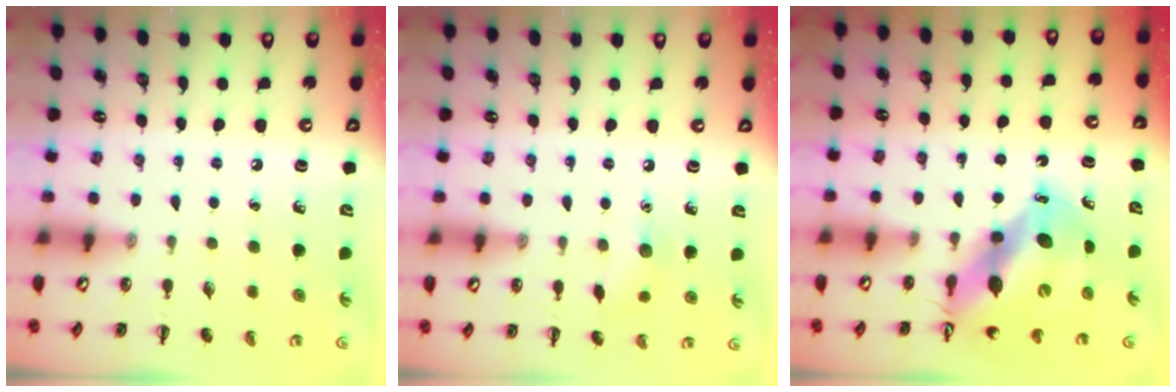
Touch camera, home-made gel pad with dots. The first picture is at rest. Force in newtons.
{"total": 6.6, "press": 6.4, "slide": 1.6}
{"total": 12.4, "press": 11.7, "slide": 3.9}